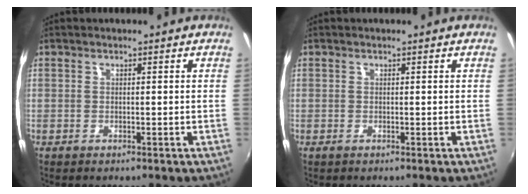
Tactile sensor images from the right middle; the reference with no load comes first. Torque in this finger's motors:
{"motor_torque": [0.00, 0.01, 0.00, 0.00]}